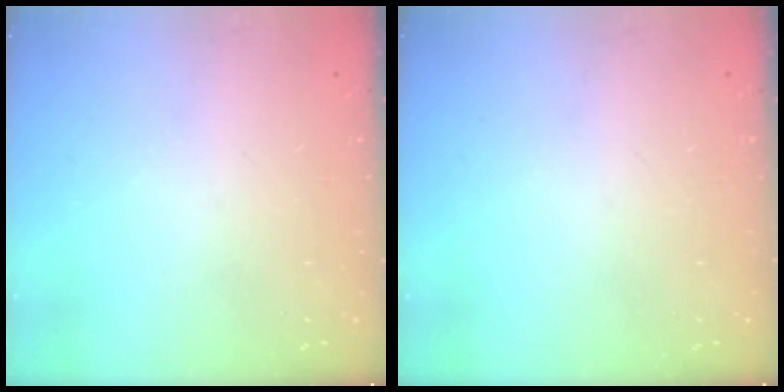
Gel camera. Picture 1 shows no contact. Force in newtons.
{"total": 0.0}